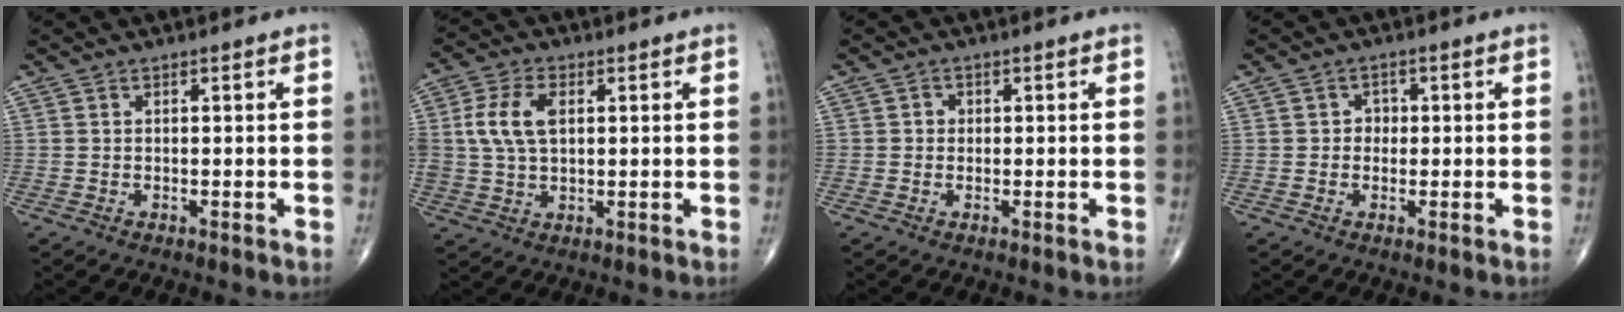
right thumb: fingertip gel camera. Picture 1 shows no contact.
{"total": 8.4, "force": [1.6, 4.9, 6.6], "torque": [-0.140, 0.007, 0.033]}
{"total": 1.4, "force": [0.1, 1.3, 0.5], "torque": [0.001, 0.004, -0.001]}
{"total": 2.3, "force": [-0.4, 2.0, 1.1], "torque": [0.005, 0.009, -0.014]}